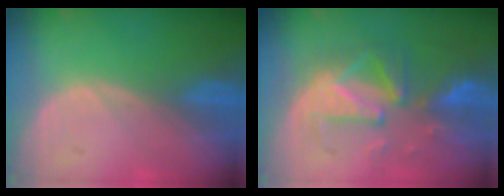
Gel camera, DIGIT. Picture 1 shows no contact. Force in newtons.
{"total": 10.0, "press": 8.9, "slide": 4.5}